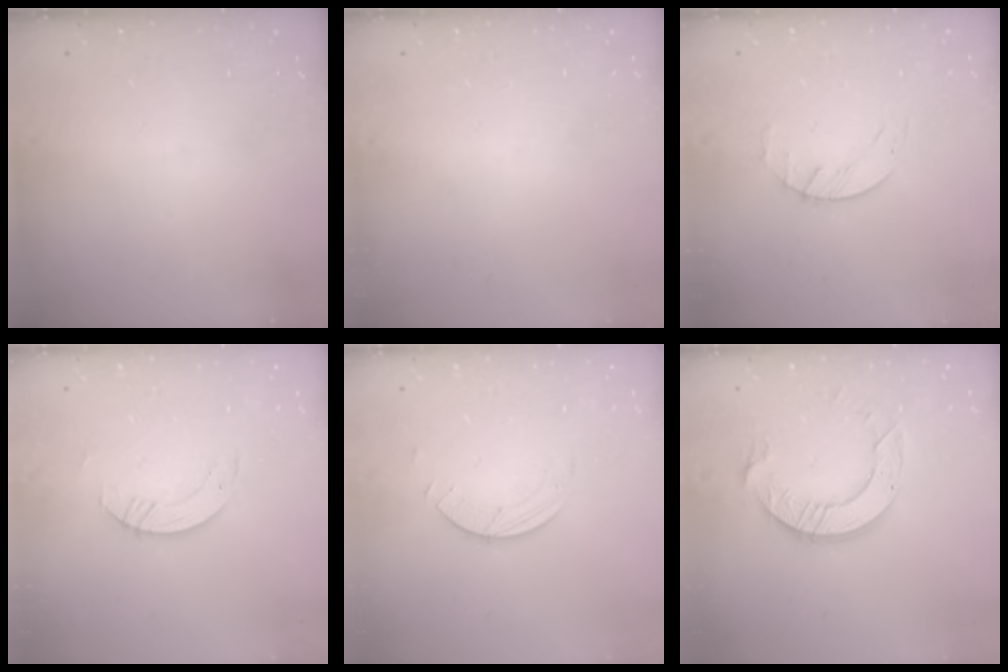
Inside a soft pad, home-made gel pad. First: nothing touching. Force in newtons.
{"total": 0.0}
{"total": 2.7, "press": 2.6, "slide": 0.3}
{"total": 3.2, "press": 3.1, "slide": 0.3}
{"total": 1.5, "press": 1.5, "slide": 0.1}
{"total": 9.7, "press": 9.7, "slide": 0.8}